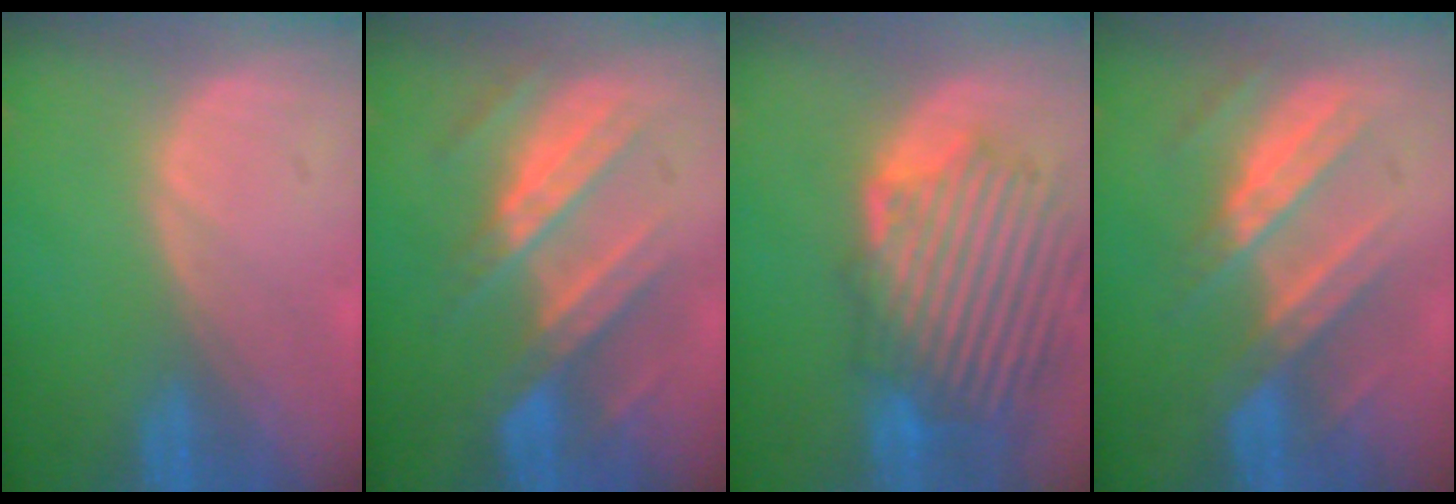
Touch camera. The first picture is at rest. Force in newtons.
{"total": 8.1, "press": 8.0, "slide": 1.3}
{"total": 11.8, "press": 11.1, "slide": 4.0}
{"total": 7.4, "press": 7.4, "slide": 0.4}